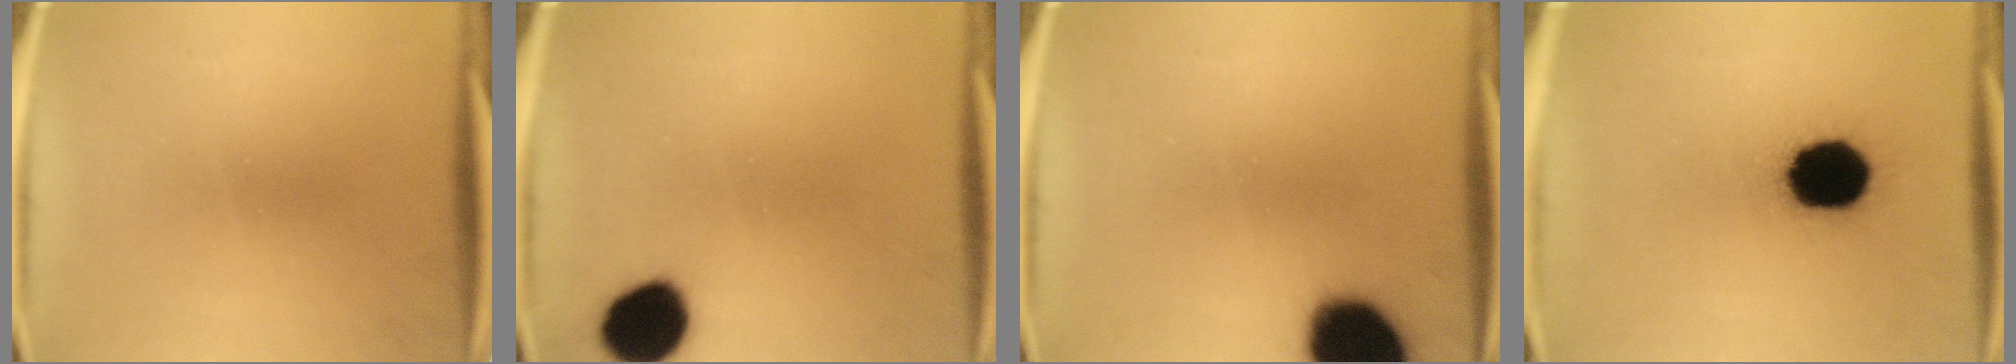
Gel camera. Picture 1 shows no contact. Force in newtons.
{"total": 11.7}
{"total": 18.8}
{"total": 17.4}